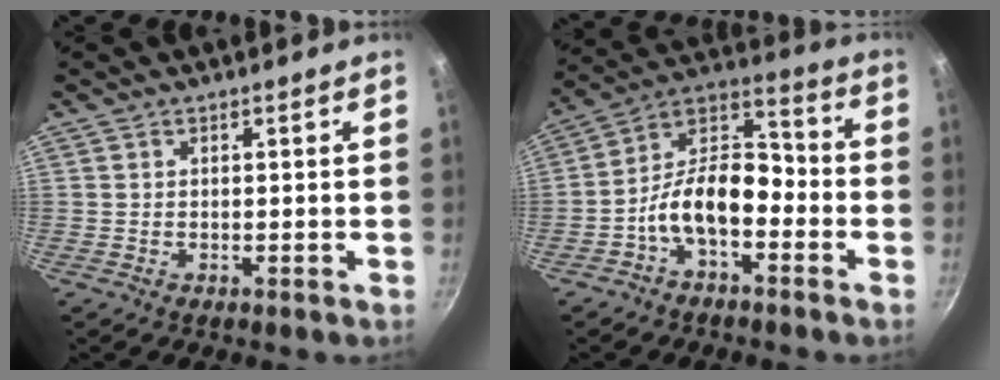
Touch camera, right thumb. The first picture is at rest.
{"total": 12.7, "force": [-4.8, 7.1, 9.4], "torque": [-0.136, 0.065, -0.103]}